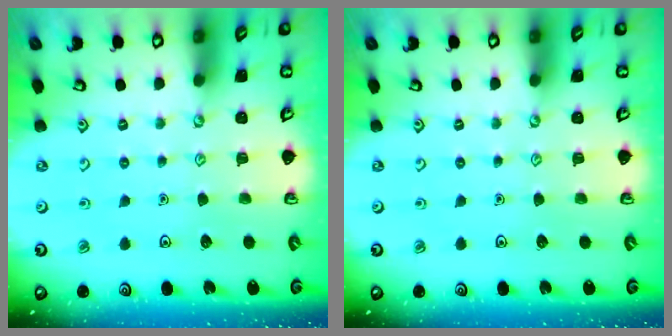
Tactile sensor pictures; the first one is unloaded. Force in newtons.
{"total": 0.0}